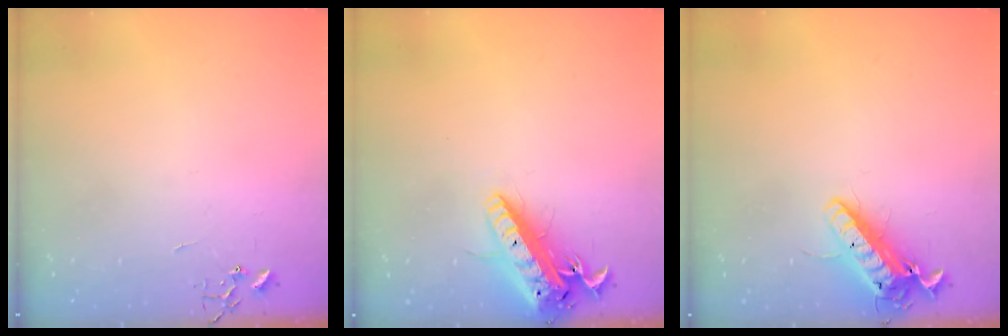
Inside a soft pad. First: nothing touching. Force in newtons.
{"total": 16.9, "press": 16.6, "slide": 3.2}
{"total": 15.6, "press": 15.4, "slide": 2.8}